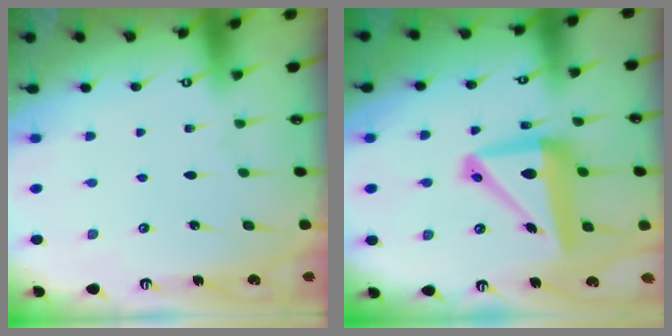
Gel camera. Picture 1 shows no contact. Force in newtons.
{"total": 13.6, "press": 13.4, "slide": 2.3}